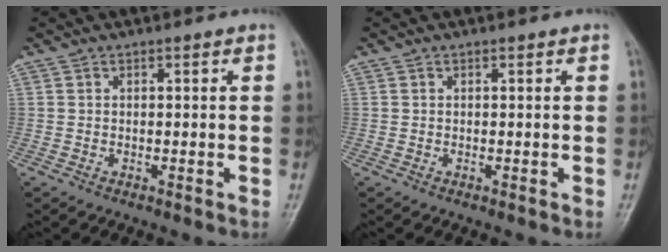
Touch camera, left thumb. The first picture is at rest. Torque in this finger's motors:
{"motor_torque": [0.00, 0.00, 0.00, 0.00, 0.00]}